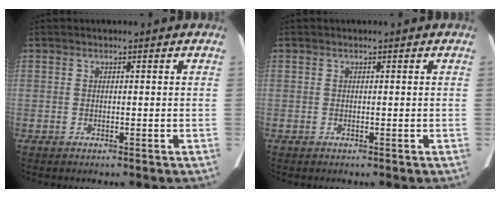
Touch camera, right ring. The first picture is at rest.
{"total": 0.0}